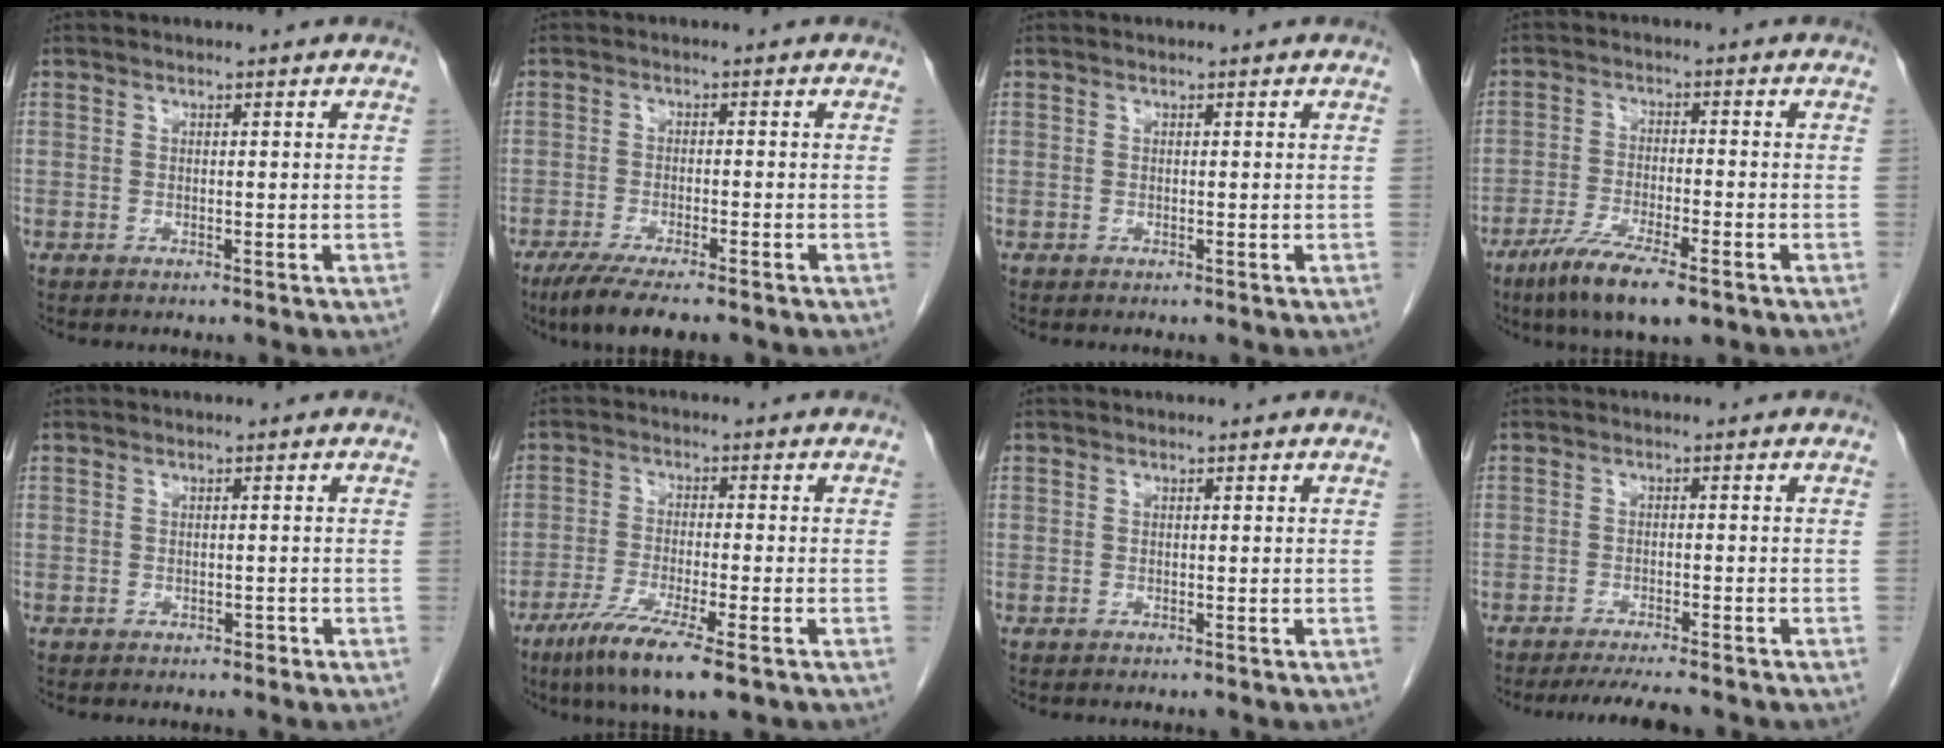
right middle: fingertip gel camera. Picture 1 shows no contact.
{"total": 8.5, "force": [-6.5, 1.5, 5.2], "torque": [-0.081, -0.017, -0.100]}
{"total": 0.0}
{"total": 9.8, "force": [-6.5, 1.6, 7.2], "torque": [-0.127, -0.020, -0.107]}
{"total": 0.6, "force": [-0.4, 0.4, 0.2], "torque": [-0.004, 0.002, -0.006]}
{"total": 9.6, "force": [-5.9, 0.6, 7.5], "torque": [-0.136, -0.025, -0.097]}
{"total": 0.0}
{"total": 6.2, "force": [-5.4, 0.3, 2.9], "torque": [-0.037, -0.013, -0.085]}